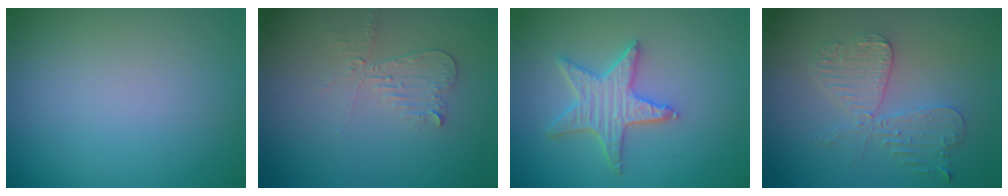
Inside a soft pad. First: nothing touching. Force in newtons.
{"total": 2.1, "press": 2.1, "slide": 0.2}
{"total": 3.9, "press": 3.6, "slide": 1.6}
{"total": 4.2, "press": 3.6, "slide": 2.1}